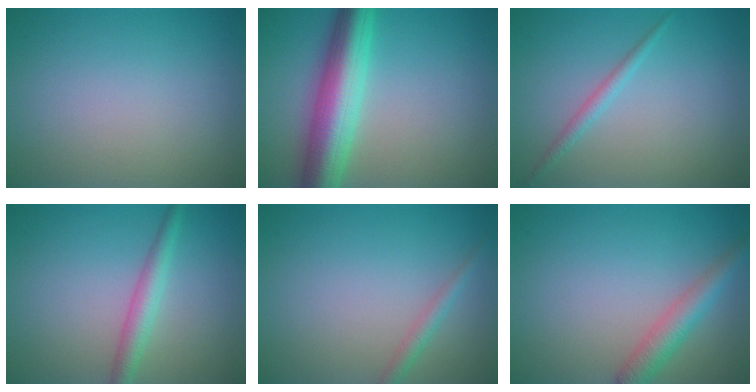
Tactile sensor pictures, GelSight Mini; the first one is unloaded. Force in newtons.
{"total": 8.0, "press": 8.0, "slide": 0.1}
{"total": 1.3, "press": 1.3, "slide": 0.1}
{"total": 2.6, "press": 2.6, "slide": 0.1}
{"total": 1.5, "press": 1.5, "slide": 0.0}
{"total": 3.1, "press": 3.1, "slide": 0.1}